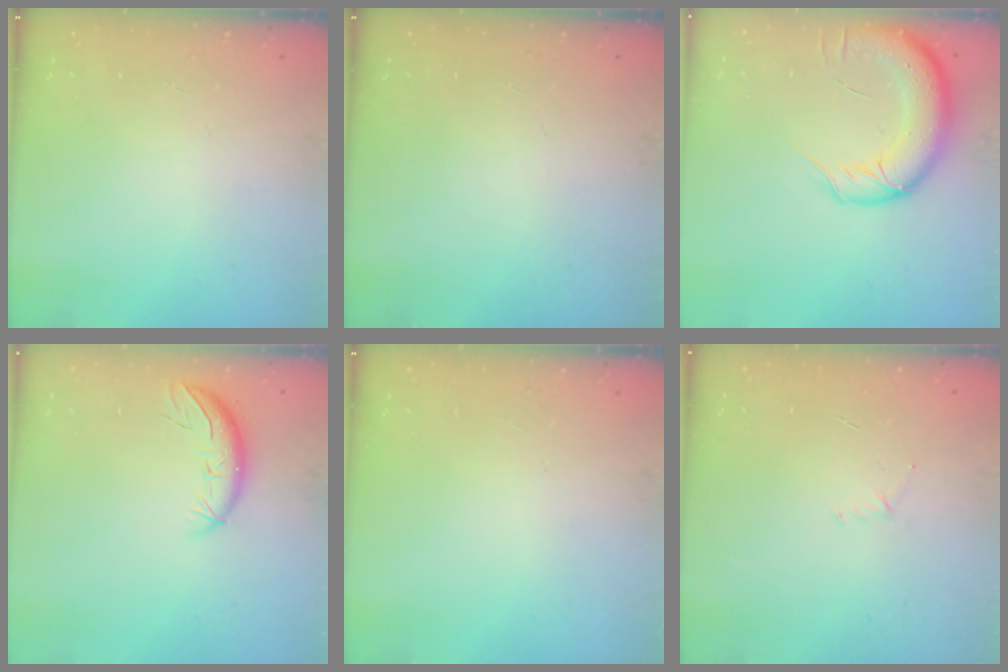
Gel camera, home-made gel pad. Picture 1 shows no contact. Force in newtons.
{"total": 0.0}
{"total": 14.6, "press": 14.3, "slide": 3.1}
{"total": 9.6, "press": 9.3, "slide": 2.5}
{"total": 0.0}
{"total": 2.9, "press": 2.8, "slide": 0.8}